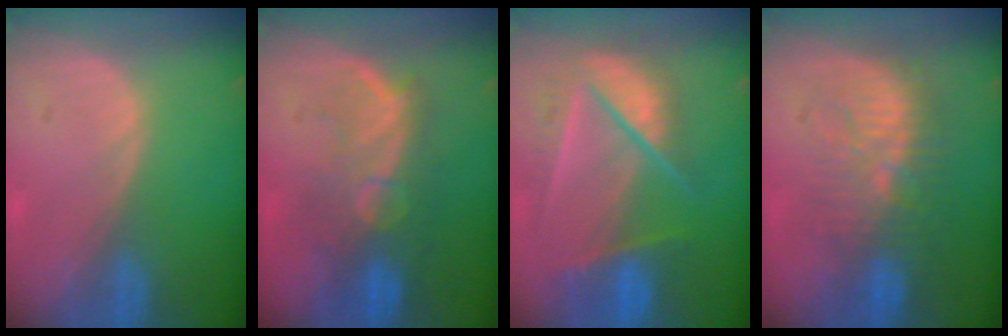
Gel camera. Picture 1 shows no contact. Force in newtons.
{"total": 9.7, "press": 8.7, "slide": 4.3}
{"total": 9.7, "press": 8.2, "slide": 5.1}
{"total": 9.2, "press": 9.0, "slide": 2.0}